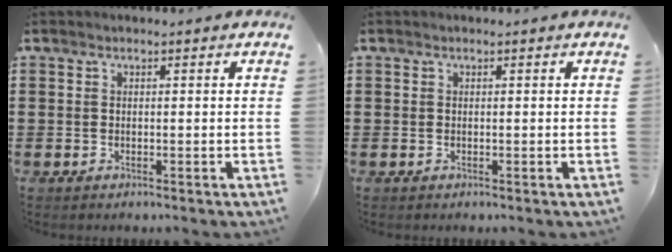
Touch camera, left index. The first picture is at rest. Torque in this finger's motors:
{"motor_torque": [0.09, -0.04, -0.01, -0.01]}